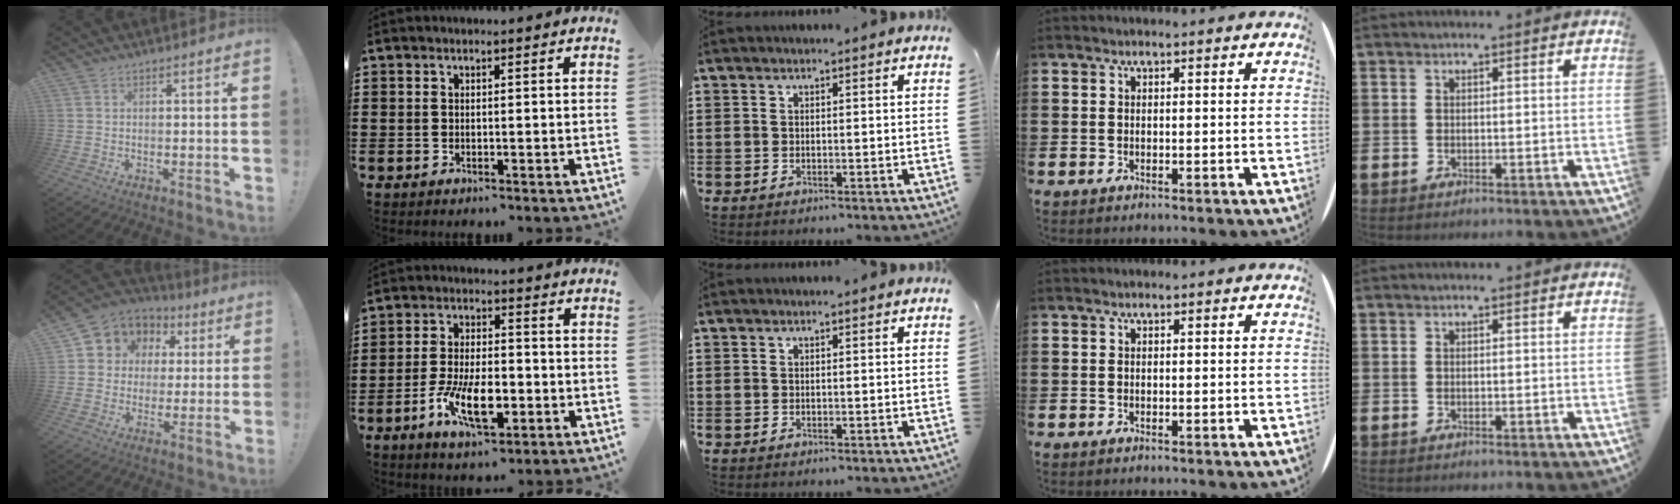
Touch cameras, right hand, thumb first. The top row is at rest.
{"thumb": {"total": 7.6, "force": [1.4, 7.3, 1.9], "torque": [-0.024, -0.017, 0.034]}, "index": {"total": 9.5, "force": [-3.6, 3.8, 7.9], "torque": [-0.167, -0.009, -0.065]}}